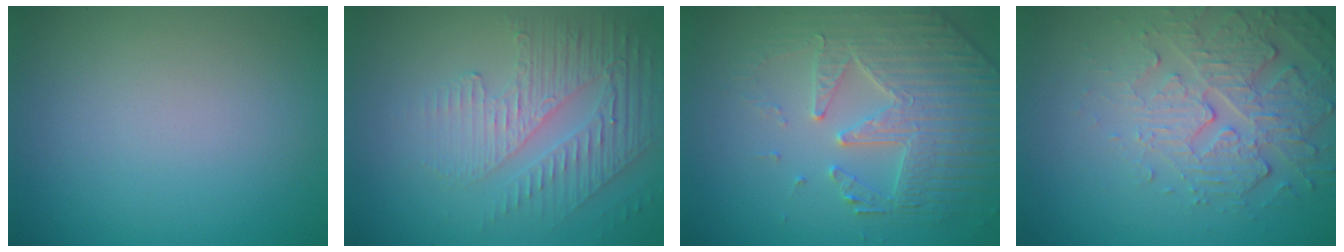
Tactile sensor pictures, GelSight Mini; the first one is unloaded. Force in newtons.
{"total": 5.0, "press": 3.1, "slide": 3.9}
{"total": 4.9, "press": 4.7, "slide": 1.5}
{"total": 5.2, "press": 3.6, "slide": 3.7}